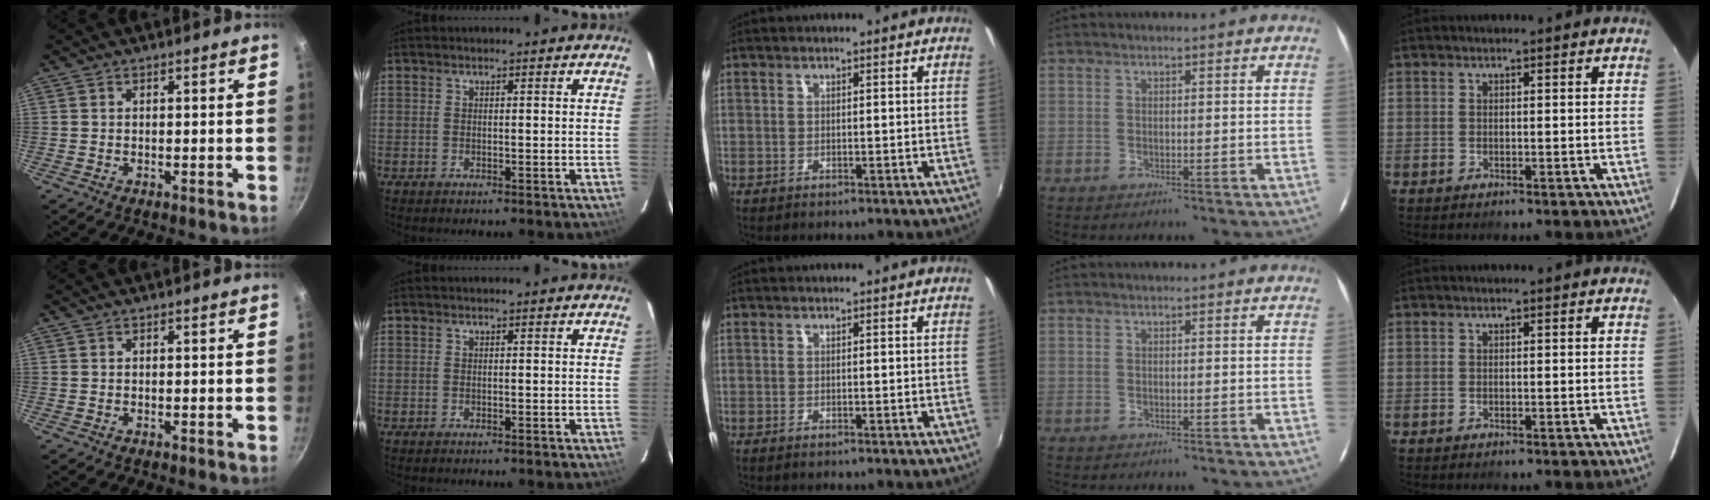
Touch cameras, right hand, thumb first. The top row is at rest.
{}